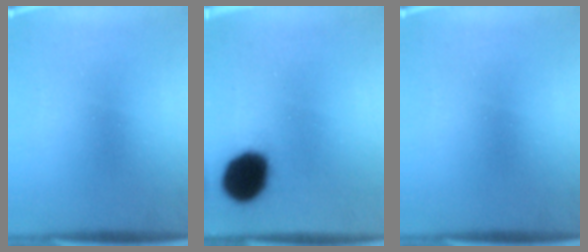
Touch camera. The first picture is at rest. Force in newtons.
{"total": 15.0}
{"total": 0.0}